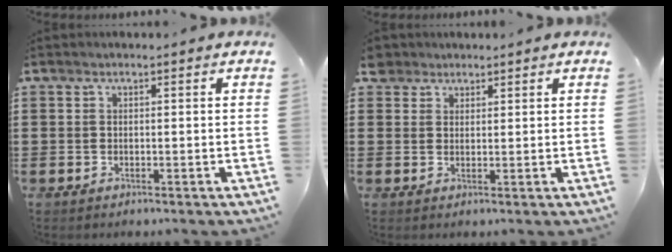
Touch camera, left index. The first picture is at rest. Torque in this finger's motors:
{"motor_torque": [0.25, -0.17, 0.00, 0.00]}